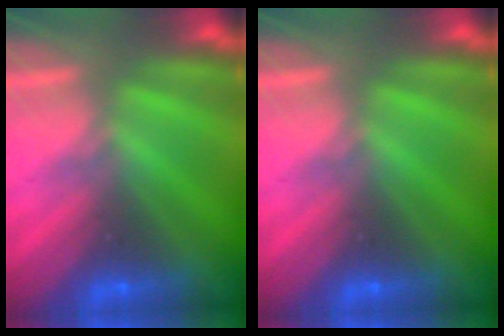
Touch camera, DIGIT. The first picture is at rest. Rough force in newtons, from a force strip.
{"total": 0.0}